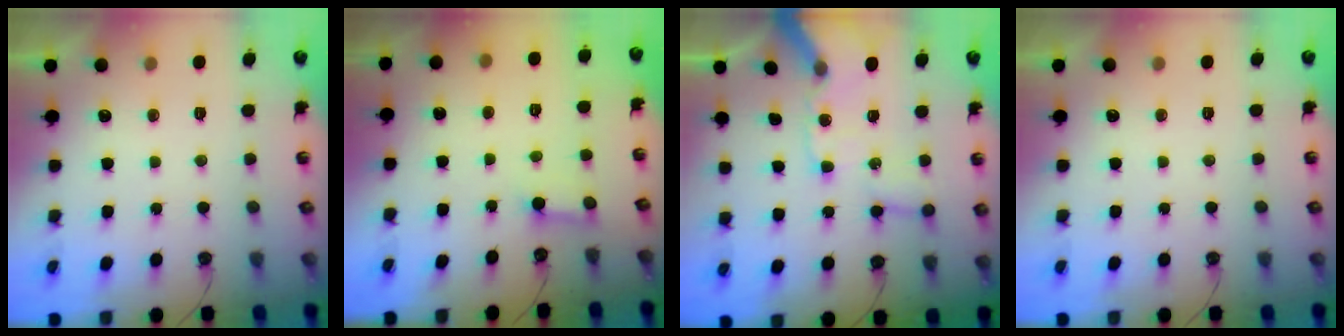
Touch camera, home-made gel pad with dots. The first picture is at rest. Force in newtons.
{"total": 2.7, "press": 2.7, "slide": 0.1}
{"total": 12.7, "press": 12.6, "slide": 1.6}
{"total": 0.0}